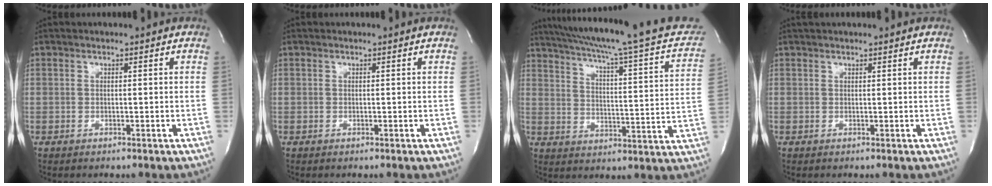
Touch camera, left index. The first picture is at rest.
{"total": 0.0}
{"total": 26.6, "force": [22.4, 2.9, 14.1], "torque": [-0.208, -0.014, 0.282]}
{"total": 3.7, "force": [3.3, 0.4, 1.5], "torque": [-0.020, 0.030, 0.043]}